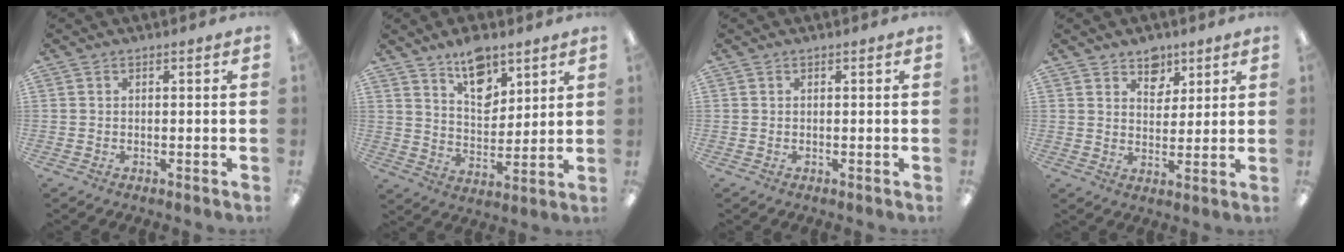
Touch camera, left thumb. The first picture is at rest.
{"total": 10.9, "force": [7.7, 5.8, 5.1], "torque": [-0.066, -0.042, 0.138]}
{"total": 0.0}
{"total": 6.2, "force": [4.5, 4.1, 1.2], "torque": [-0.004, -0.025, 0.079]}